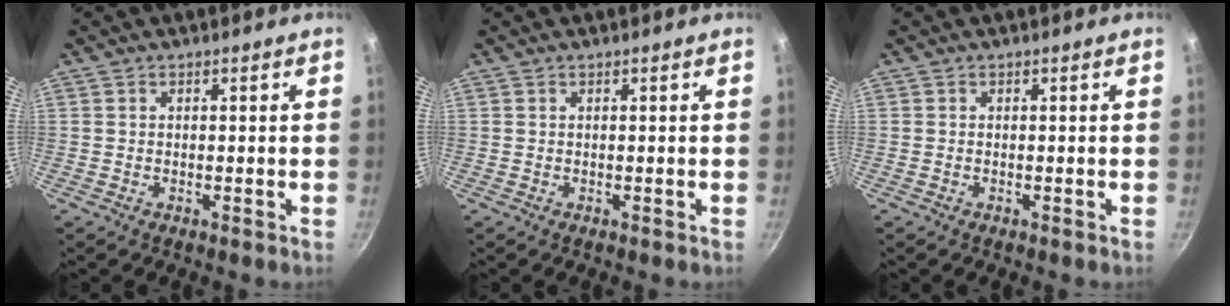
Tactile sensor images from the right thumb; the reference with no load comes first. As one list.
[{"total": 0.0}, {"total": 0.0}]